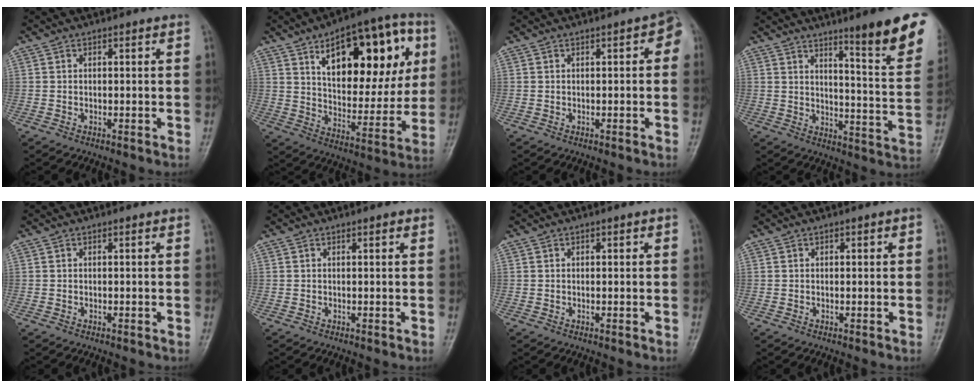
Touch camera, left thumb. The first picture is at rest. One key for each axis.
{"total": 24.8, "fx": 9.1, "fy": 11.9, "fz": 19.8, "tx": -0.229, "ty": -0.013, "tz": 0.138}
{"total": 3.6, "fx": 0.3, "fy": 1.7, "fz": 3.2, "tx": -0.022, "ty": 0.013, "tz": -0.006}
{"total": 16.7, "fx": 10.7, "fy": 1.8, "fz": 12.6, "tx": -0.135, "ty": -0.072, "tz": 0.144}
{"total": 0.0}
{"total": 0.7, "fx": 0.4, "fy": 0.2, "fz": 0.5, "tx": -0.008, "ty": 0.000, "tz": 0.004}
{"total": 1.1, "fx": 0.3, "fy": 0.6, "fz": 0.9, "tx": -0.008, "ty": 0.001, "tz": 0.004}
{"total": 1.4, "fx": 0.3, "fy": 0.7, "fz": 1.2, "tx": -0.012, "ty": 0.003, "tz": 0.003}